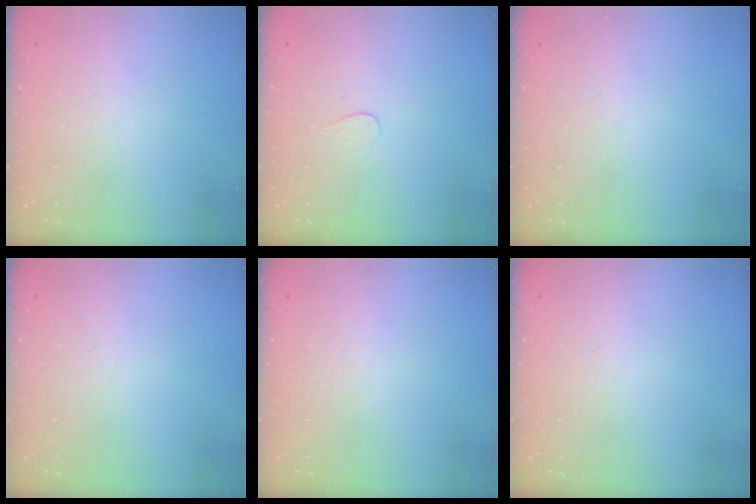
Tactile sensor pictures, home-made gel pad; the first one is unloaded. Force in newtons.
{"total": 2.7, "press": 2.7, "slide": 0.3}
{"total": 0.0}
{"total": 0.0}
{"total": 0.0}
{"total": 0.0}